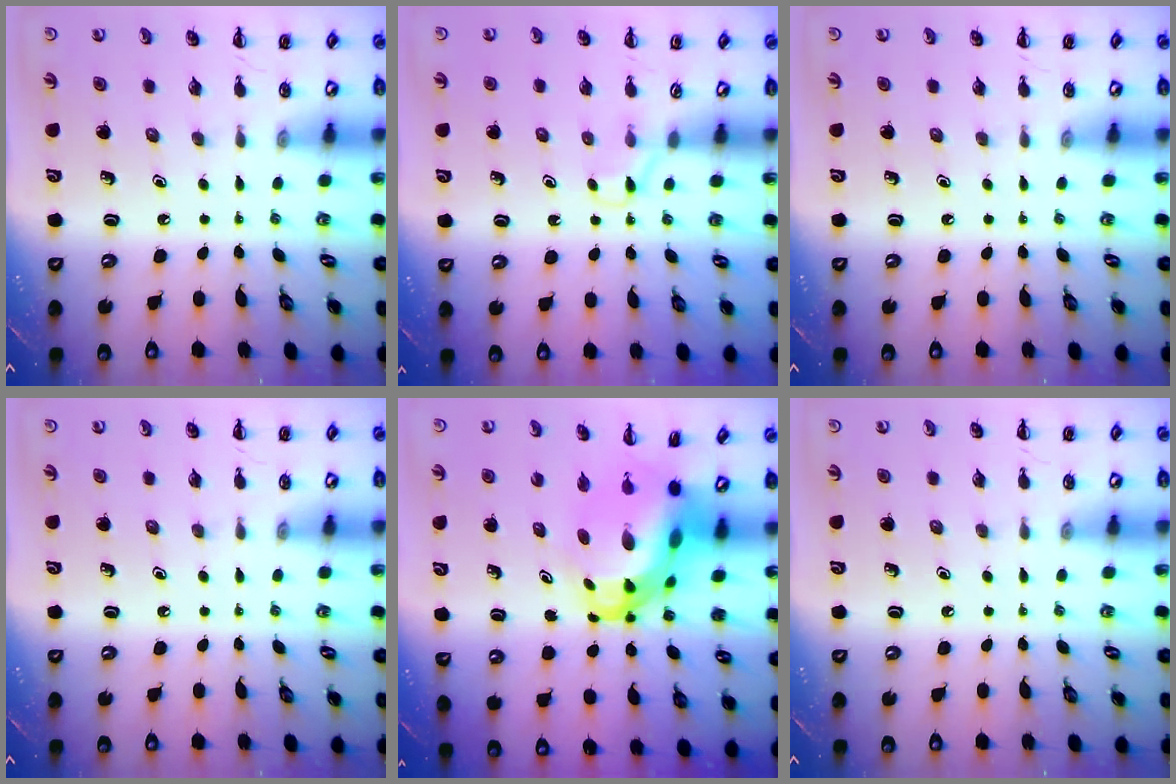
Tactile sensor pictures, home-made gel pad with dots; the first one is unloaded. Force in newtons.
{"total": 2.8, "press": 2.5, "slide": 1.1}
{"total": 0.0}
{"total": 0.0}
{"total": 7.4, "press": 7.1, "slide": 2.0}
{"total": 0.0}